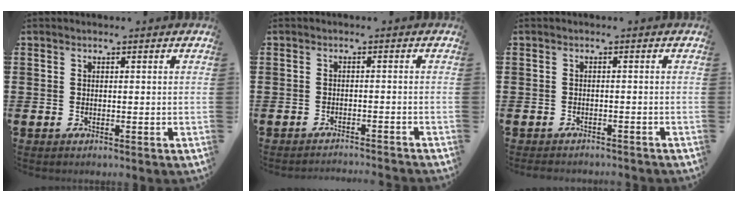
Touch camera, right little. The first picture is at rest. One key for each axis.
{"total": 1.3, "fx": -1.2, "fy": -0.2, "fz": -0.1, "tx": 0.000, "ty": 0.006, "tz": -0.026}
{"total": 1.0, "fx": -1.0, "fy": 0.0, "fz": 0.0, "tx": -0.002, "ty": 0.001, "tz": -0.021}